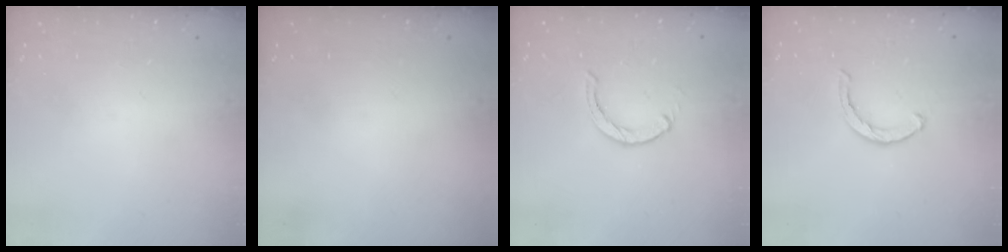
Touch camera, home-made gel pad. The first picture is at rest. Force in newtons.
{"total": 0.0}
{"total": 0.0}
{"total": 2.1, "press": 2.1, "slide": 0.3}